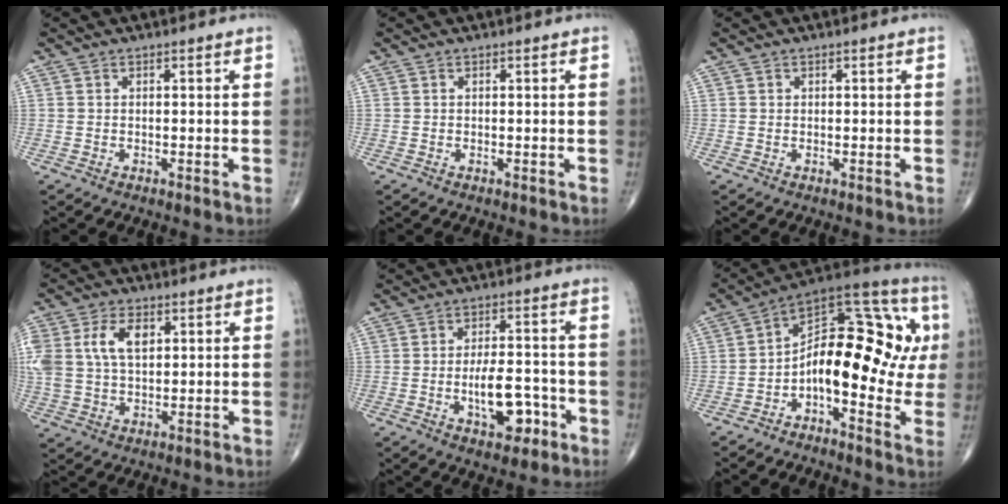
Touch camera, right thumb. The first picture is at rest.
{"total": 0.0}
{"total": 0.0}
{"total": 11.5, "force": [3.2, 7.1, 8.6], "torque": [-0.188, 0.004, 0.065]}
{"total": 9.3, "force": [-3.1, 4.5, 7.5], "torque": [-0.102, 0.022, -0.043]}
{"total": 19.5, "force": [-0.9, 9.8, 16.8], "torque": [-0.203, 0.054, -0.022]}